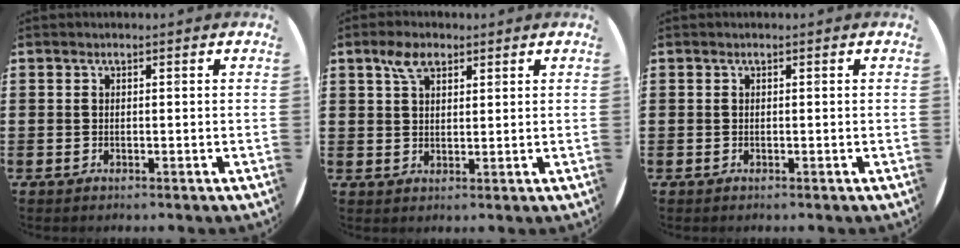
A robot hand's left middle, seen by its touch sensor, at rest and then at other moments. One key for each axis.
{"total": 3.9, "fx": 2.6, "fy": 2.0, "fz": 2.1, "tx": -0.039, "ty": 0.006, "tz": 0.045}
{"total": 0.0}